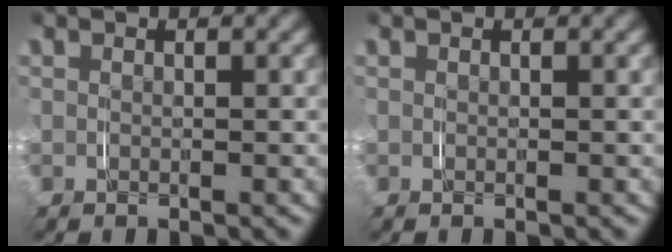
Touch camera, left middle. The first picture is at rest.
{"total": 0.0}